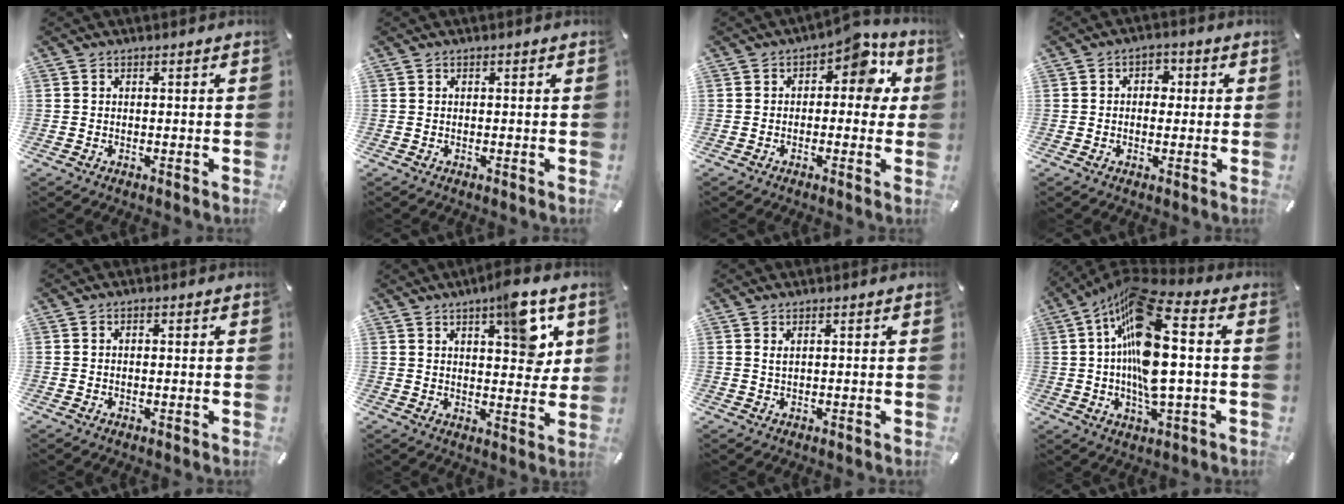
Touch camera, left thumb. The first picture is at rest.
{"total": 0.0}
{"total": 8.3, "force": [3.0, 4.8, 6.0], "torque": [-0.070, -0.020, 0.043]}
{"total": 3.7, "force": [-0.3, 3.0, 2.1], "torque": [-0.020, 0.002, -0.014]}
{"total": 0.8, "force": [-0.1, 0.5, 0.6], "torque": [-0.013, 0.001, -0.003]}
{"total": 11.4, "force": [5.7, 4.5, 8.8], "torque": [-0.097, -0.030, 0.088]}
{"total": 1.1, "force": [0.5, 0.4, 0.9], "torque": [-0.020, 0.000, 0.009]}
{"total": 19.5, "force": [2.6, 6.4, 18.2], "torque": [-0.377, -0.016, 0.032]}